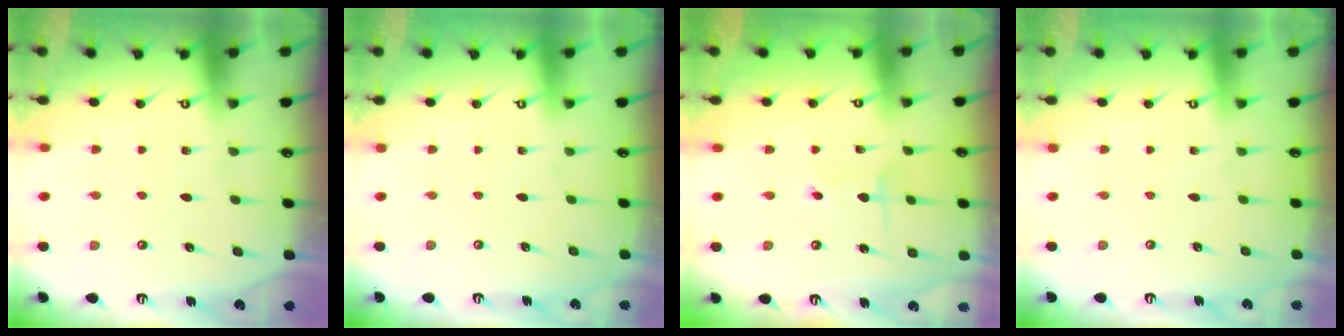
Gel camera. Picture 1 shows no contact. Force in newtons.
{"total": 0.0}
{"total": 4.1, "press": 4.1, "slide": 0.3}
{"total": 0.0}